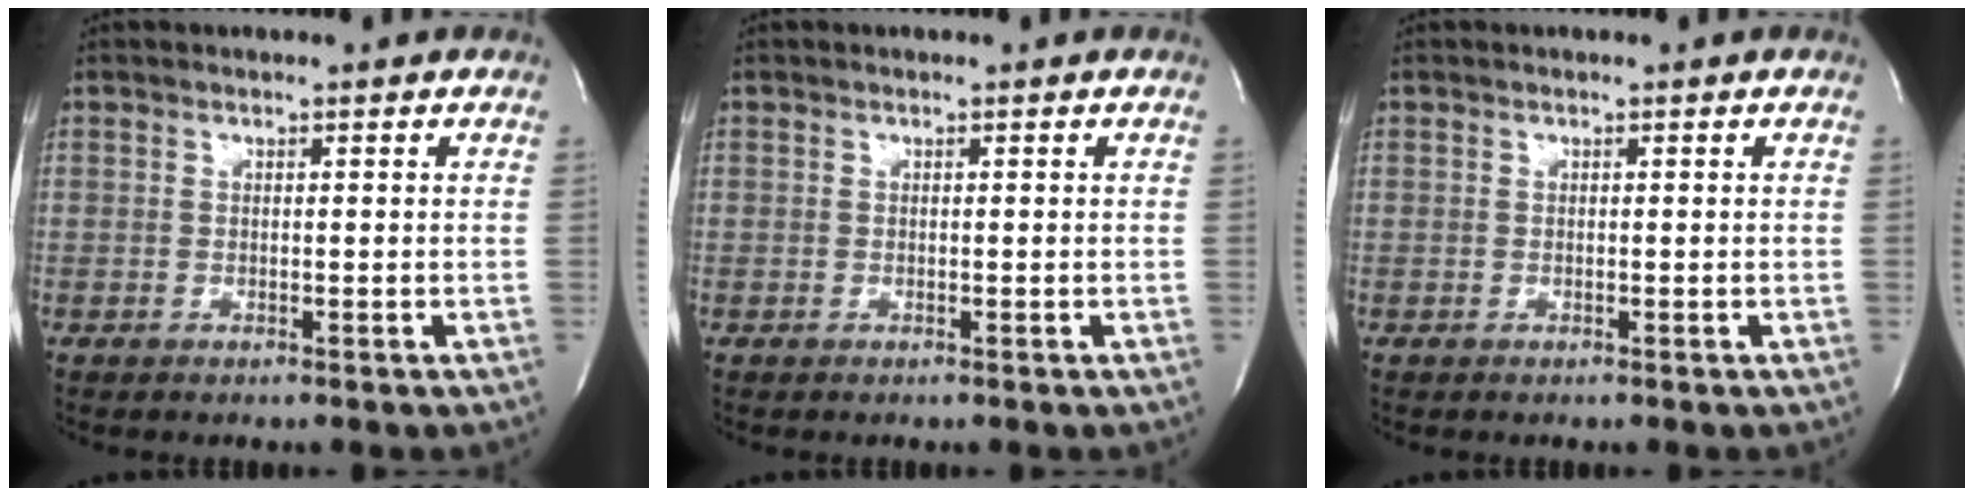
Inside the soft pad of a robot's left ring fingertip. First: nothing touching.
{"total": 0.0}
{"total": 0.0}